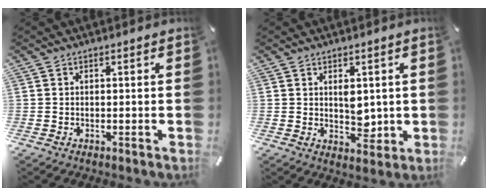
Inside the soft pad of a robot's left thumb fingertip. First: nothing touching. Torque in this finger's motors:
{"motor_torque": [0.86, 0.66, 0.64, -0.10, 0.07]}